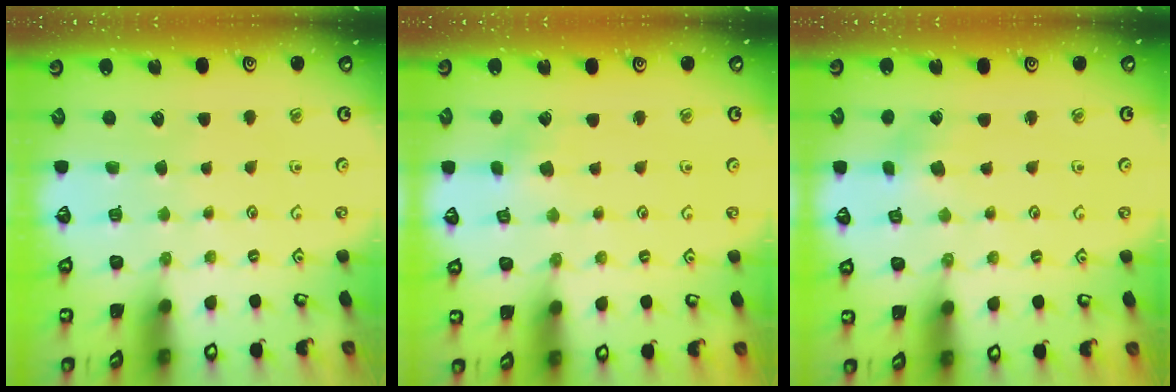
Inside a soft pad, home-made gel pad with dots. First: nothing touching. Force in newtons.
{"total": 2.8, "press": 2.7, "slide": 0.6}
{"total": 2.3, "press": 2.3, "slide": 0.5}